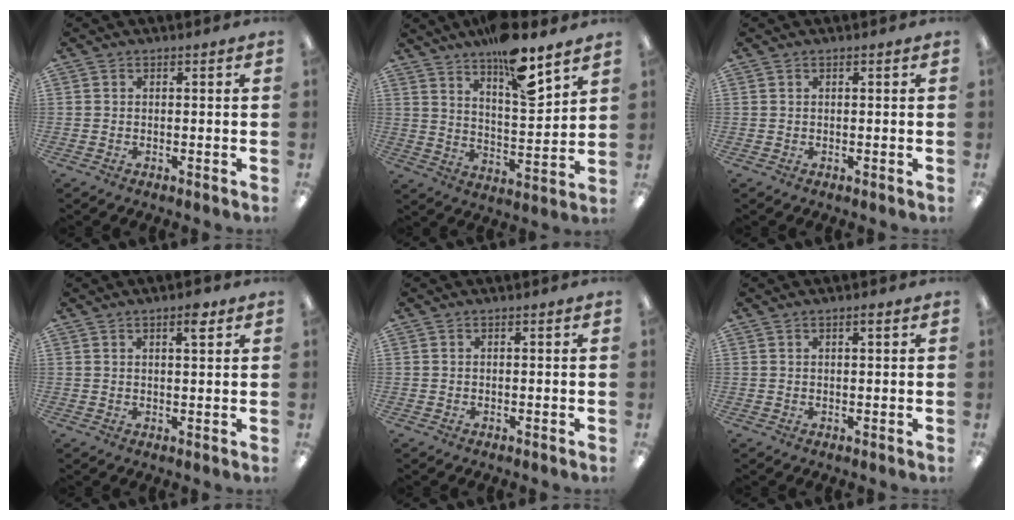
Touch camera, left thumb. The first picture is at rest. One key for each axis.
{"total": 13.3, "fx": 10.6, "fy": 2.8, "fz": 7.5, "tx": -0.121, "ty": -0.069, "tz": 0.180}
{"total": 0.0}
{"total": 3.7, "fx": 2.3, "fy": 1.0, "fz": 2.7, "tx": -0.035, "ty": -0.007, "tz": 0.035}
{"total": 0.0}
{"total": 1.4, "fx": 1.0, "fy": 0.3, "fz": 1.1, "tx": -0.022, "ty": 0.002, "tz": 0.016}